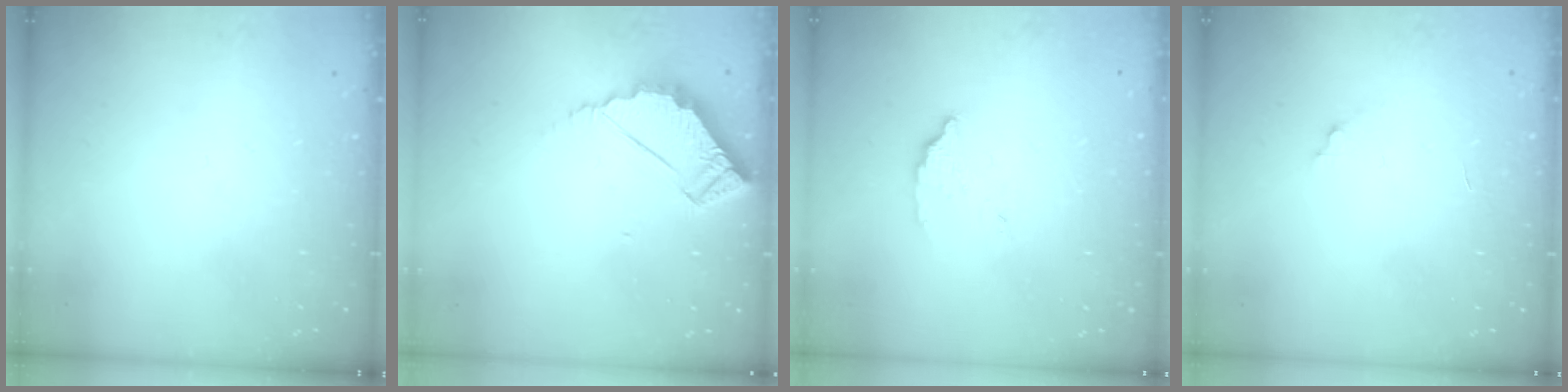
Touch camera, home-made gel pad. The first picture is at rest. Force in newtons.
{"total": 4.9, "press": 4.8, "slide": 0.4}
{"total": 2.8, "press": 2.8, "slide": 0.2}
{"total": 4.7, "press": 4.7, "slide": 0.3}